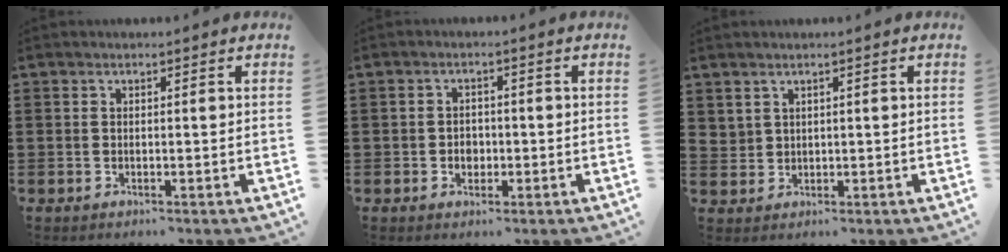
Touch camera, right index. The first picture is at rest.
{"total": 2.1, "force": [-0.6, 1.8, 1.0], "torque": [-0.016, 0.002, -0.015]}
{"total": 2.1, "force": [1.6, 1.3, 0.2], "torque": [-0.010, 0.006, 0.032]}